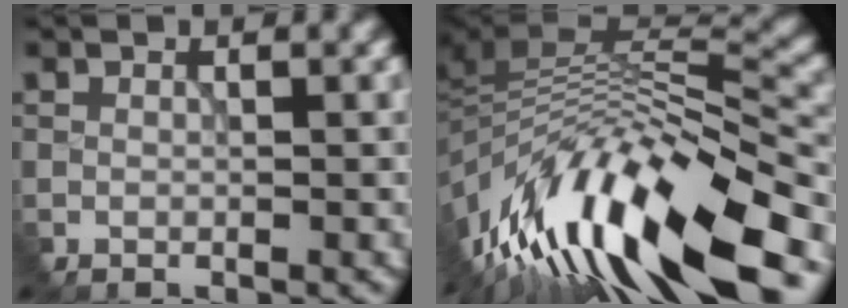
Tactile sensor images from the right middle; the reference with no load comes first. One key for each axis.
{"total": 14.3, "fx": -6.4, "fy": 4.9, "fz": 11.8, "tx": -0.217, "ty": 0.022, "tz": -0.109}